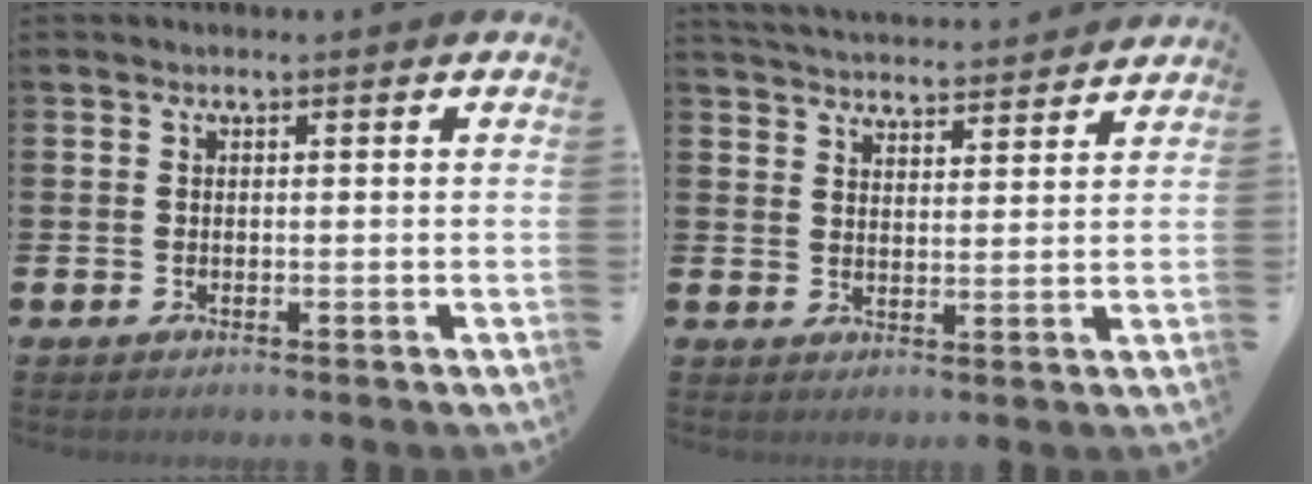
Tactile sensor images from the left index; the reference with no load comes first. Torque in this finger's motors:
{"motor_torque": [0.84, -1.30, 0.12, 0.07]}